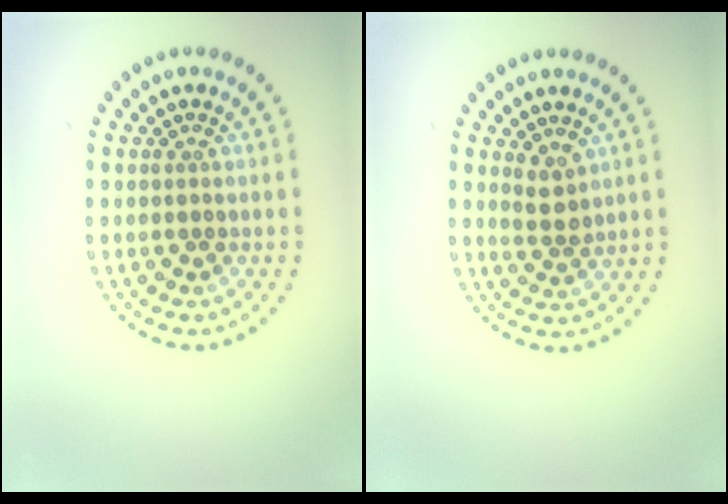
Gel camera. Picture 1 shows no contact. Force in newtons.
{"total": 1.7, "press": 1.4, "slide": 1.0}